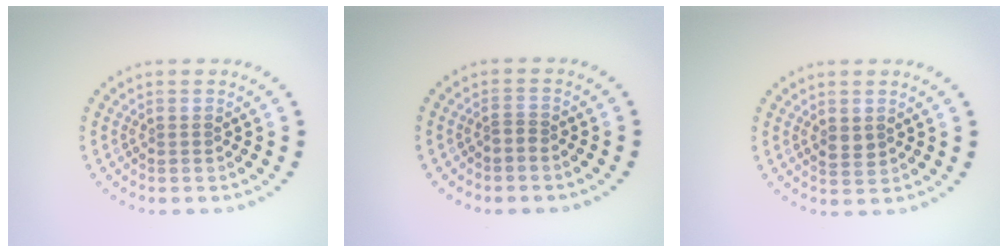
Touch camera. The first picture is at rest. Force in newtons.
{"total": 0.8, "press": 0.5, "slide": 0.6}
{"total": 1.4, "press": 1.4, "slide": 0.2}